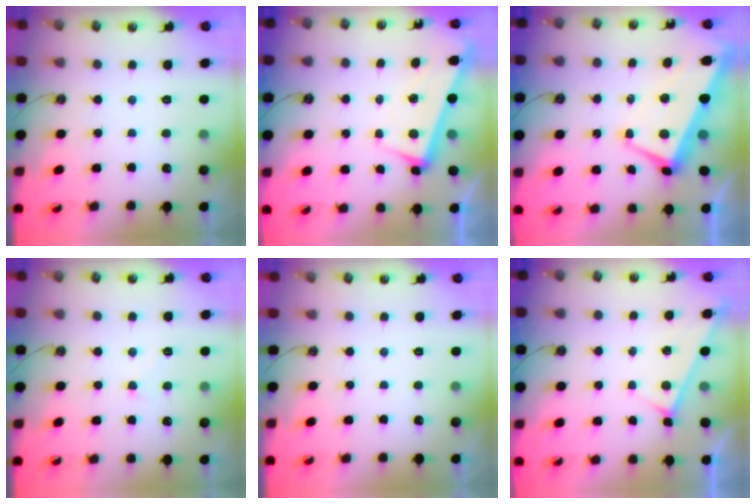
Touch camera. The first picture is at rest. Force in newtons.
{"total": 3.4, "press": 3.2, "slide": 1.0}
{"total": 1.7, "press": 1.0, "slide": 1.3}
{"total": 1.9, "press": 1.8, "slide": 0.6}
{"total": 0.0}
{"total": 5.8, "press": 5.8, "slide": 0.2}